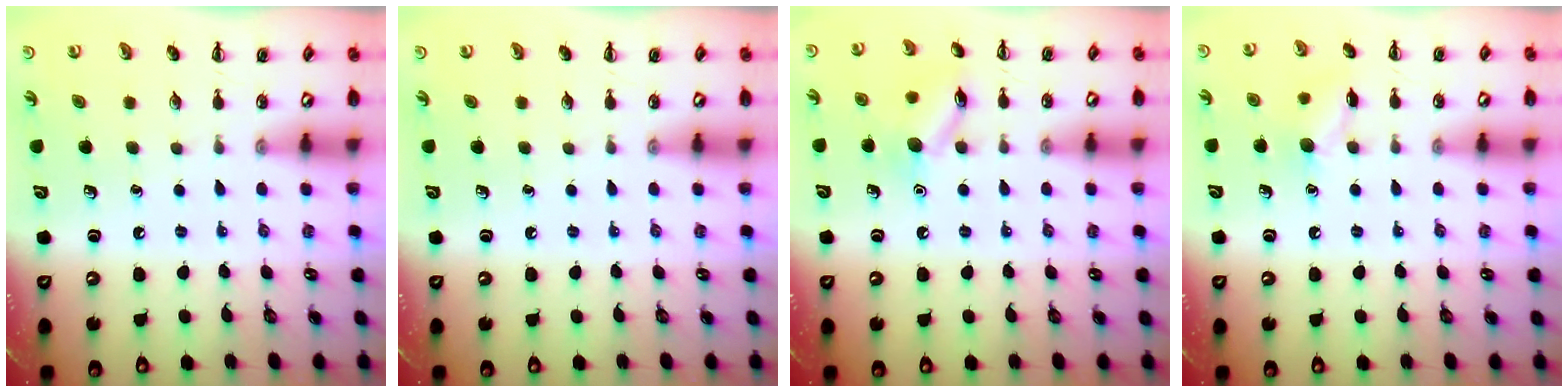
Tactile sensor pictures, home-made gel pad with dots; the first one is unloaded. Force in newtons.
{"total": 0.0}
{"total": 10.9, "press": 10.9, "slide": 0.5}
{"total": 8.1, "press": 8.0, "slide": 0.6}